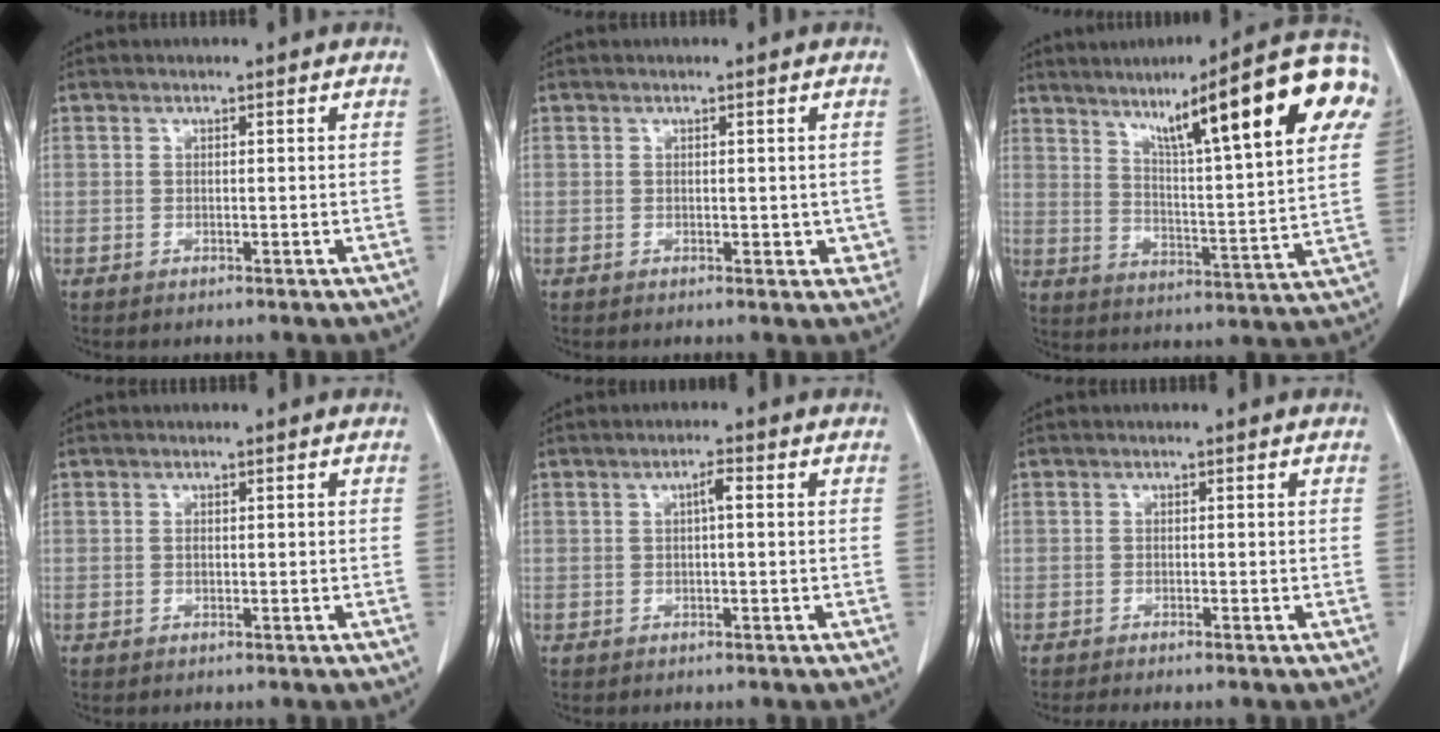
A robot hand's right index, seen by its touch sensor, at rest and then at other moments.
{"total": 2.6, "force": [0.0, 1.6, 2.1], "torque": [-0.012, -0.001, 0.002]}
{"total": 24.3, "force": [11.6, 2.1, 21.3], "torque": [-0.277, 0.031, 0.156]}
{"total": 0.7, "force": [0.0, 0.3, 0.6], "torque": [-0.013, -0.001, 0.002]}
{"total": 1.8, "force": [0.3, 0.3, 1.8], "torque": [-0.030, 0.005, 0.004]}
{"total": 2.5, "force": [-2.2, -0.2, 1.3], "torque": [-0.017, -0.003, -0.031]}